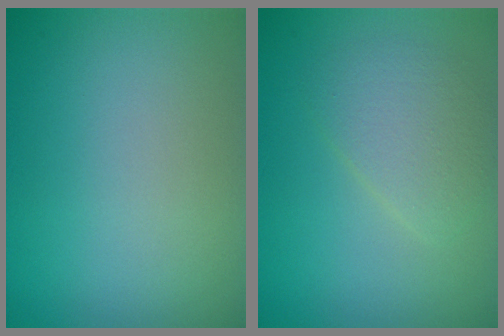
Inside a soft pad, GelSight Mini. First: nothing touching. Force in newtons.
{"total": 2.8, "press": 2.8, "slide": 0.0}